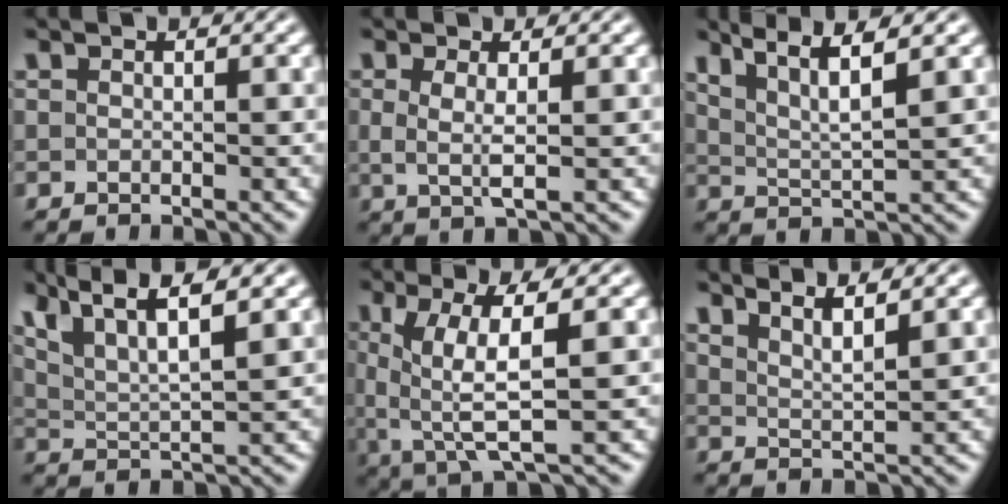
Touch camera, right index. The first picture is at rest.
{"total": 2.8, "force": [0.3, 0.9, 2.7], "torque": [-0.052, -0.011, 0.011]}
{"total": 6.0, "force": [3.6, 2.3, 4.2], "torque": [-0.070, 0.000, 0.058]}
{"total": 7.4, "force": [4.0, 3.7, 4.9], "torque": [-0.099, 0.000, 0.068]}
{"total": 6.2, "force": [0.1, 2.3, 5.8], "torque": [-0.109, -0.021, 0.020]}
{"total": 4.1, "force": [3.2, 0.6, 2.5], "torque": [-0.032, 0.000, 0.053]}